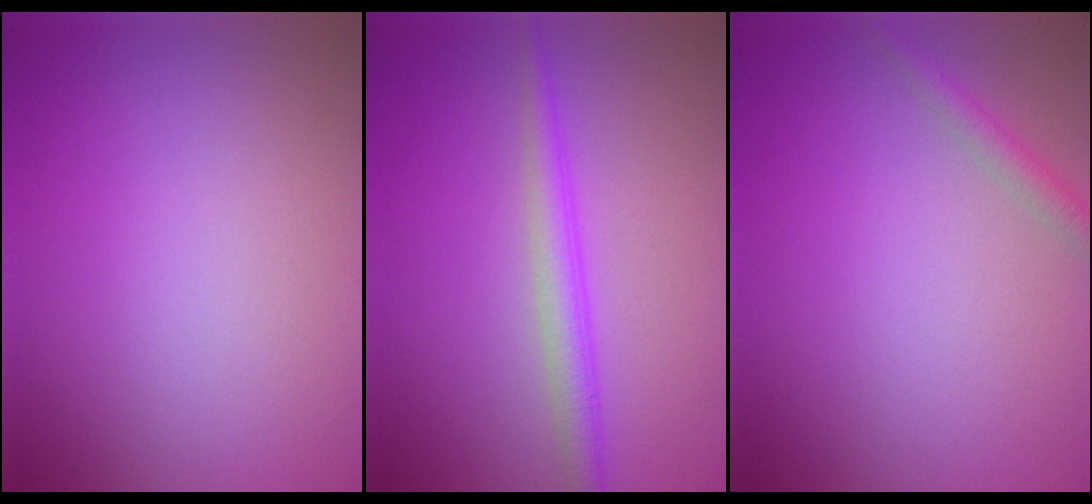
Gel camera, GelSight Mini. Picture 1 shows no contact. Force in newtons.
{"total": 2.7, "press": 2.7, "slide": 0.1}
{"total": 1.5, "press": 1.5, "slide": 0.0}